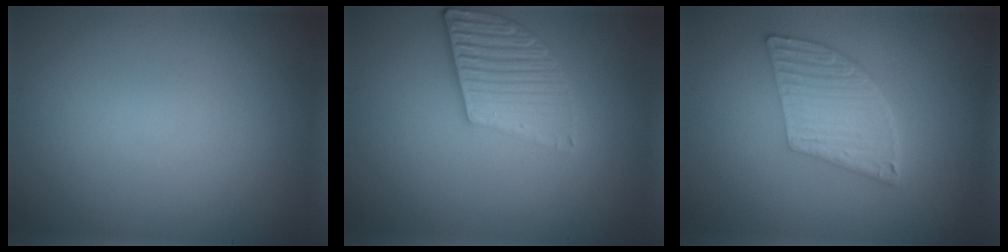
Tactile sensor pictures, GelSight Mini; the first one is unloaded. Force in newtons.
{"total": 4.5, "press": 3.8, "slide": 2.5}
{"total": 5.9, "press": 4.2, "slide": 4.2}